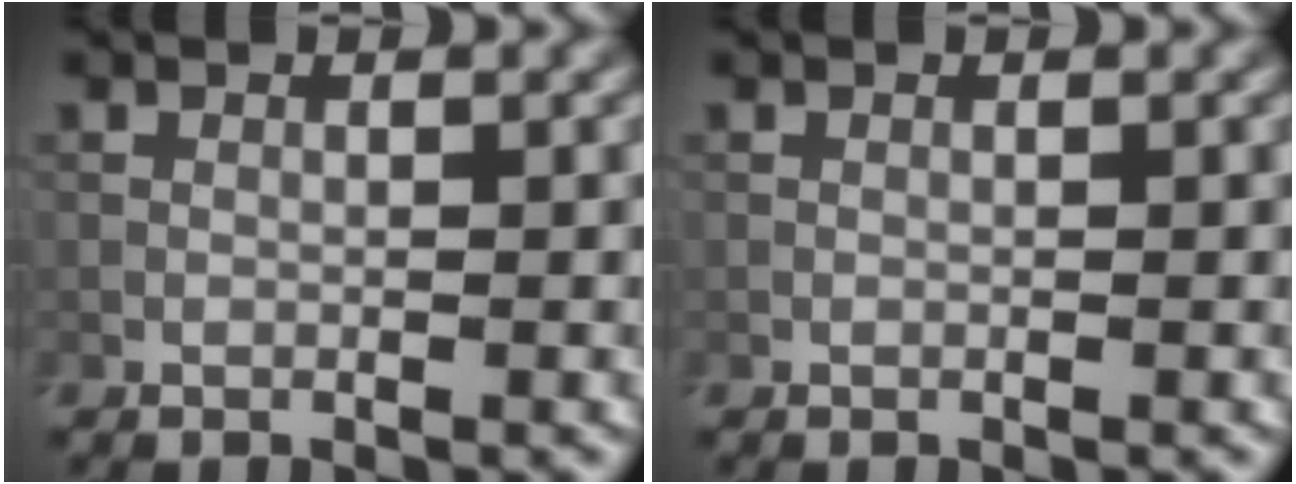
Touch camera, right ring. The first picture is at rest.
{"total": 0.0}